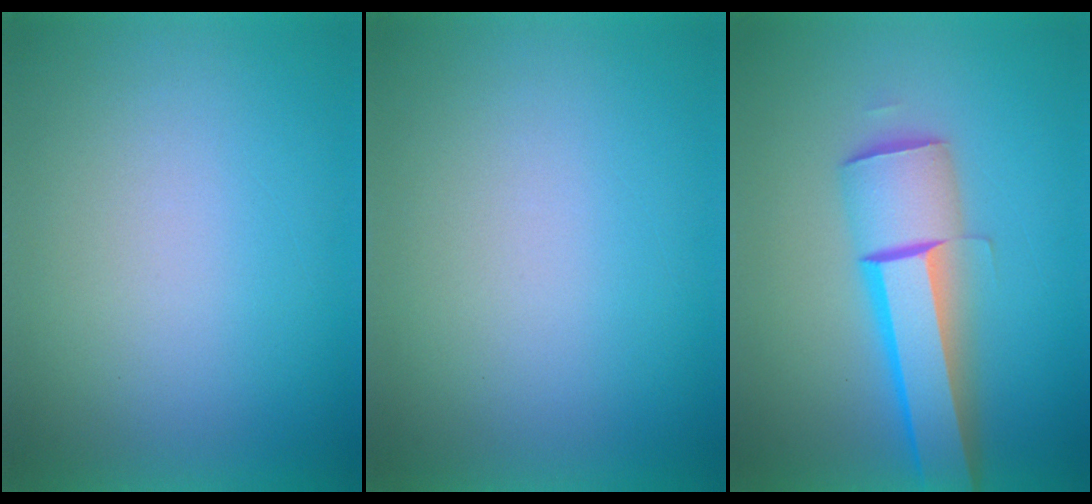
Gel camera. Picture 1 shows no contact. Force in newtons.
{"total": 1.3}
{"total": 5.9}